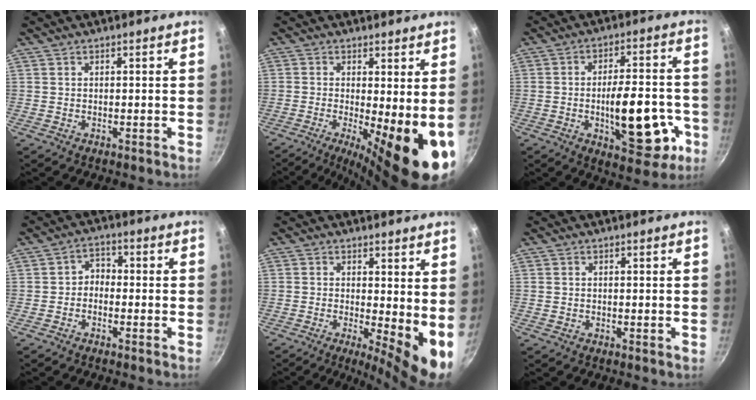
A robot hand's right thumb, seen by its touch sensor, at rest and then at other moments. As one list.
[{"total": 14.2, "force": [-2.1, 4.0, 13.5], "torque": [-0.172, -0.021, -0.027]}, {"total": 17.1, "force": [-4.7, 7.3, 14.7], "torque": [-0.177, 0.024, -0.058]}, {"total": 3.0, "force": [-1.1, 2.3, 1.6], "torque": [-0.014, 0.021, -0.028]}, {"total": 8.7, "force": [0.1, 2.8, 8.2], "torque": [-0.107, -0.020, 0.002]}, {"total": 0.0}]